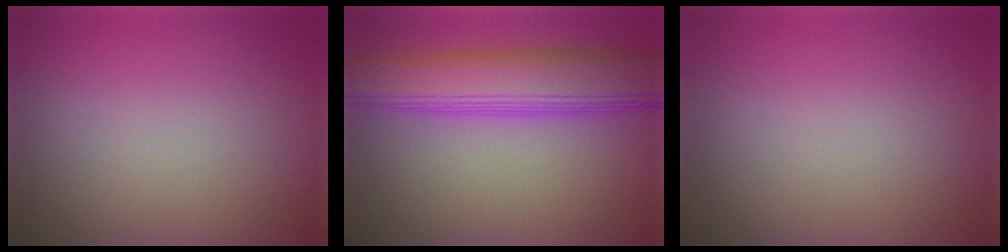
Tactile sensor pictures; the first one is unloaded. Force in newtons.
{"total": 8.1, "press": 8.1, "slide": 0.1}
{"total": 0.0}